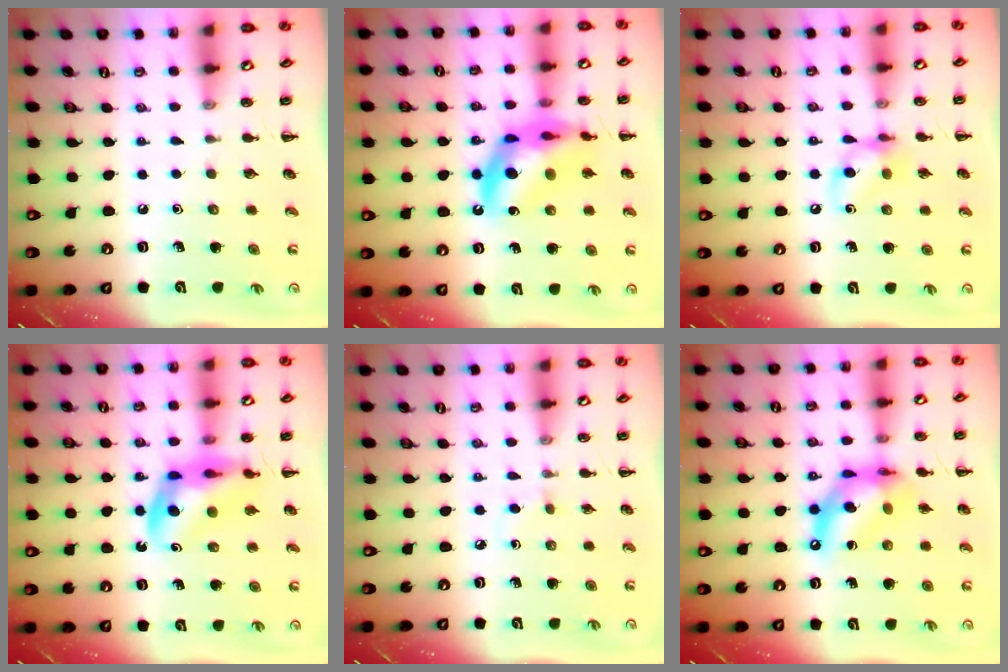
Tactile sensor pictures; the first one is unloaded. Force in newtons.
{"total": 15.3, "press": 14.8, "slide": 3.9}
{"total": 9.7, "press": 9.6, "slide": 1.3}
{"total": 12.3, "press": 11.9, "slide": 3.3}
{"total": 2.0, "press": 1.8, "slide": 0.9}
{"total": 12.6, "press": 12.1, "slide": 3.3}